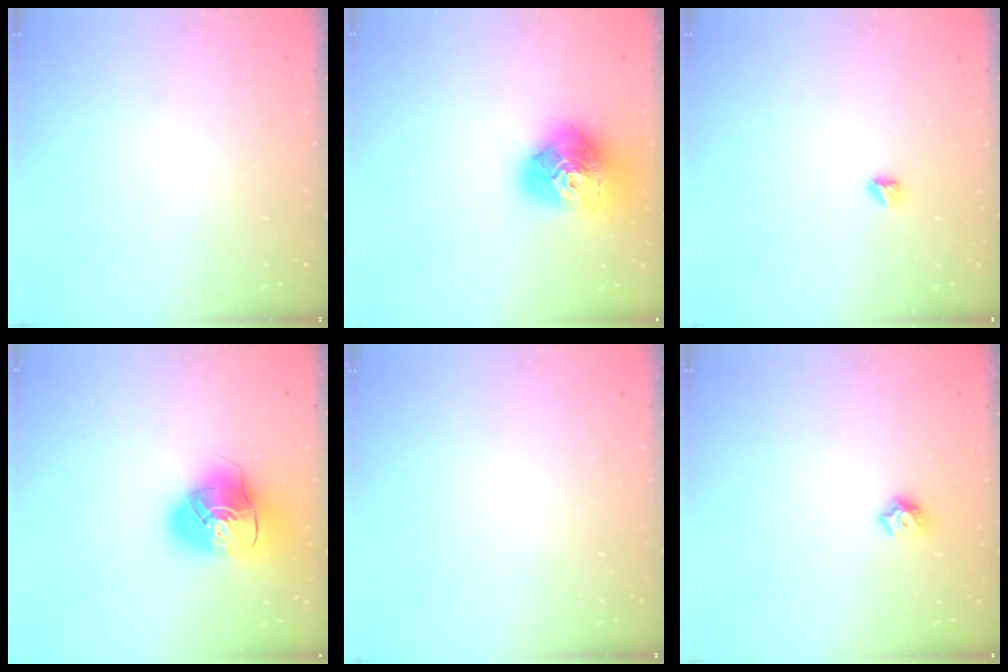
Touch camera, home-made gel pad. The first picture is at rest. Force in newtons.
{"total": 18.4, "press": 18.3, "slide": 2.0}
{"total": 3.3, "press": 3.3, "slide": 0.4}
{"total": 13.4, "press": 13.3, "slide": 2.0}
{"total": 0.0}
{"total": 6.9, "press": 6.8, "slide": 0.9}